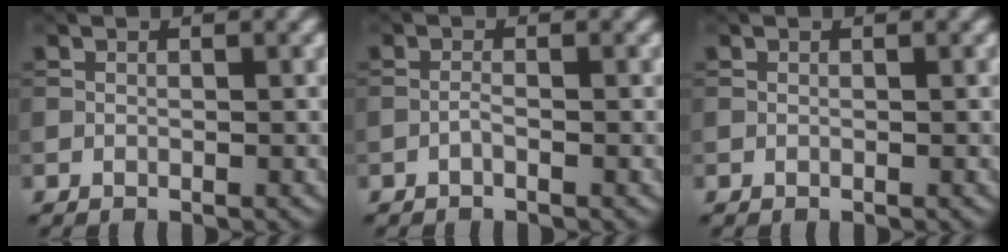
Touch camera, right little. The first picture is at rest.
{"total": 0.8, "force": [-0.6, 0.0, 0.5], "torque": [-0.014, 0.001, -0.016]}
{"total": 0.0}